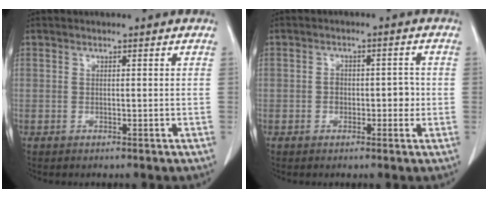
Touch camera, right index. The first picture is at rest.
{"total": 3.4, "force": [-0.6, 2.2, 2.5], "torque": [-0.028, 0.014, -0.006]}